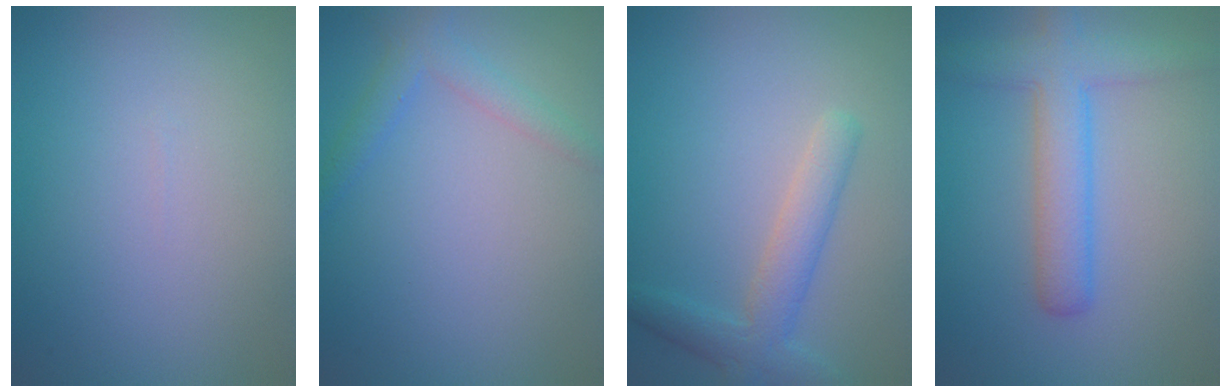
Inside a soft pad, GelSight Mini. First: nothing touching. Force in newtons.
{"total": 2.3, "press": 2.3, "slide": 0.2}
{"total": 3.6, "press": 3.6, "slide": 0.2}
{"total": 4.9, "press": 4.9, "slide": 0.3}